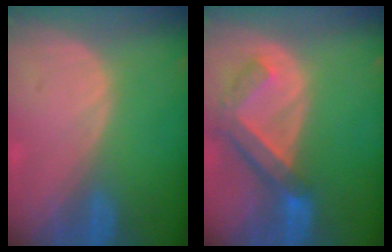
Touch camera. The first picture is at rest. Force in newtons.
{"total": 7.0, "press": 6.1, "slide": 3.4}